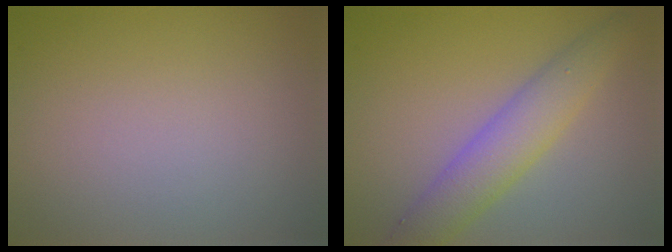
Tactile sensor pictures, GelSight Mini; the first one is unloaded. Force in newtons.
{"total": 4.3, "press": 4.3, "slide": 0.1}